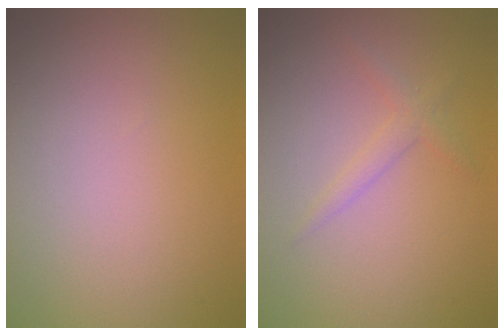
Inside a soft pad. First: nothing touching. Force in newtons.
{"total": 1.4, "press": 1.4, "slide": 0.1}